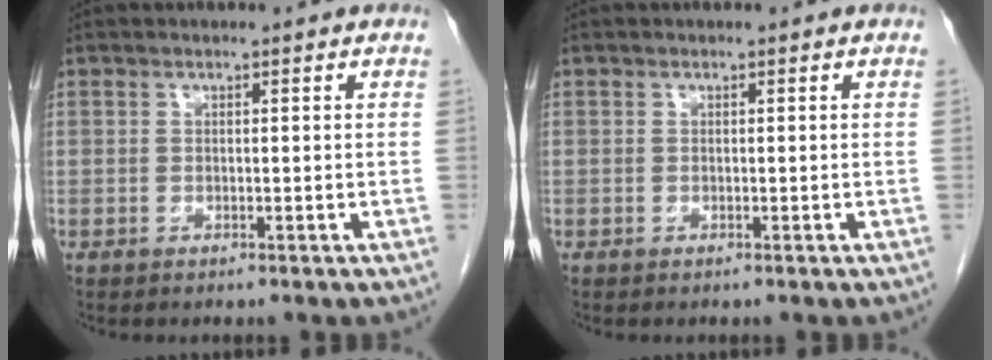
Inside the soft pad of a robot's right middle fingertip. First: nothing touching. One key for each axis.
{"total": 0.0}